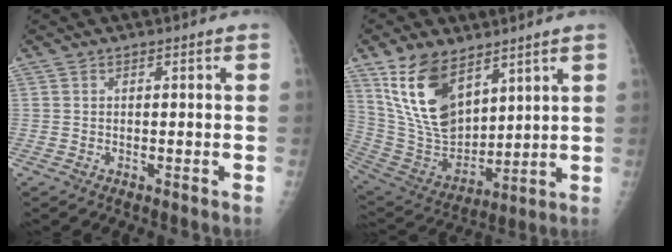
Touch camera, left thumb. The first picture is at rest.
{"total": 16.8, "force": [9.6, 9.1, 10.3], "torque": [-0.155, -0.050, 0.204]}